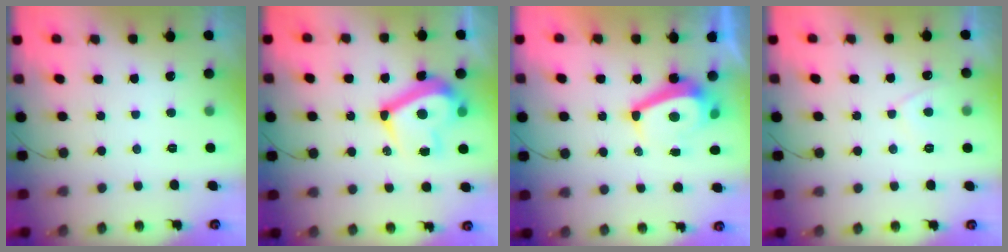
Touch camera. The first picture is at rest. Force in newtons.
{"total": 14.2, "press": 14.0, "slide": 2.4}
{"total": 8.3, "press": 8.3, "slide": 0.5}
{"total": 2.8, "press": 2.7, "slide": 0.5}